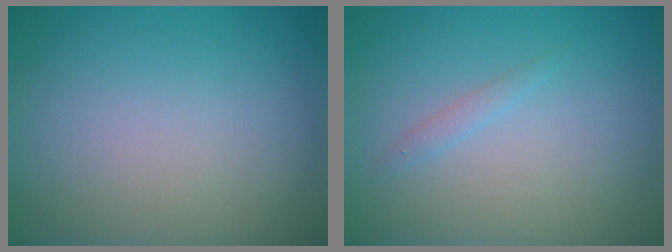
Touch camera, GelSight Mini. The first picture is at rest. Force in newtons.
{"total": 0.8, "press": 0.8, "slide": 0.1}